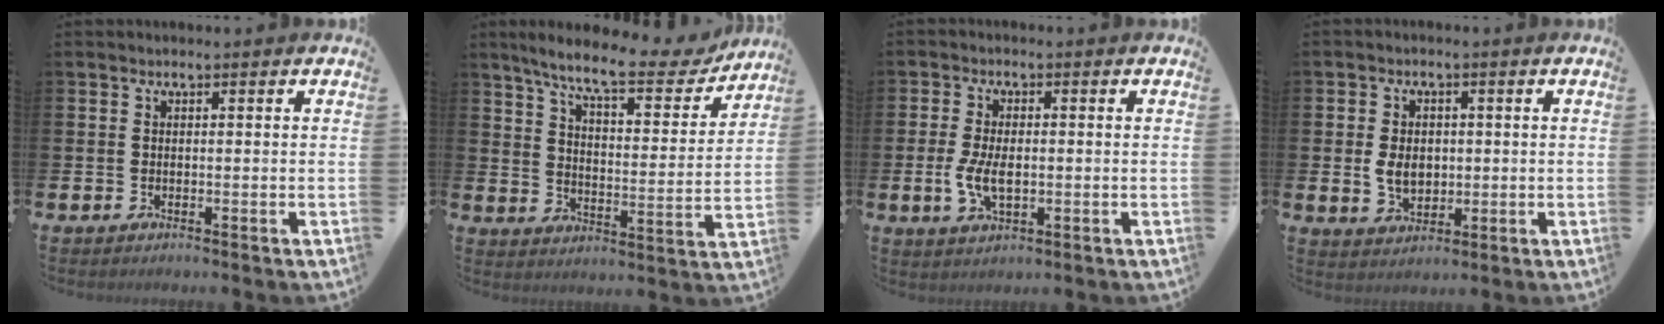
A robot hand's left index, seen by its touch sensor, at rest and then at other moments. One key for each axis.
{"total": 9.3, "fx": 7.9, "fy": 1.9, "fz": 4.6, "tx": -0.106, "ty": -0.046, "tz": 0.129}
{"total": 4.9, "fx": -0.4, "fy": 2.6, "fz": 4.1, "tx": -0.069, "ty": -0.001, "tz": -0.011}
{"total": 4.3, "fx": 0.1, "fy": 3.2, "fz": 2.8, "tx": -0.045, "ty": 0.006, "tz": -0.003}